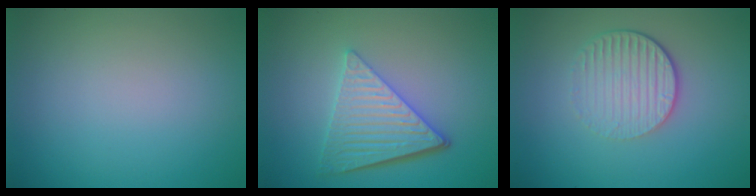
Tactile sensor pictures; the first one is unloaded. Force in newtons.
{"total": 5.6, "press": 4.2, "slide": 3.6}
{"total": 4.2, "press": 2.8, "slide": 3.0}